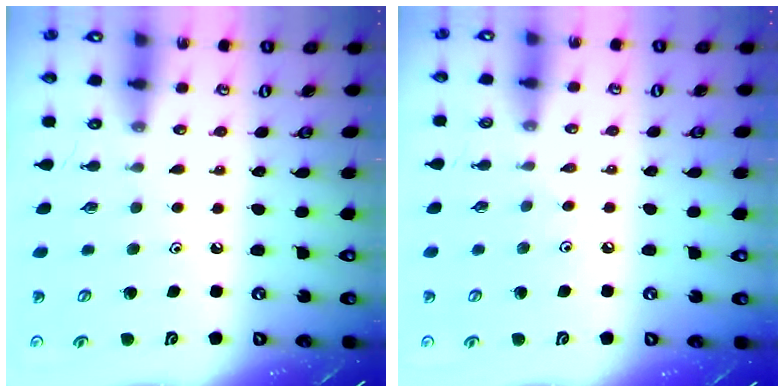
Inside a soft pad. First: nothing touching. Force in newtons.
{"total": 3.3, "press": 3.3, "slide": 0.5}